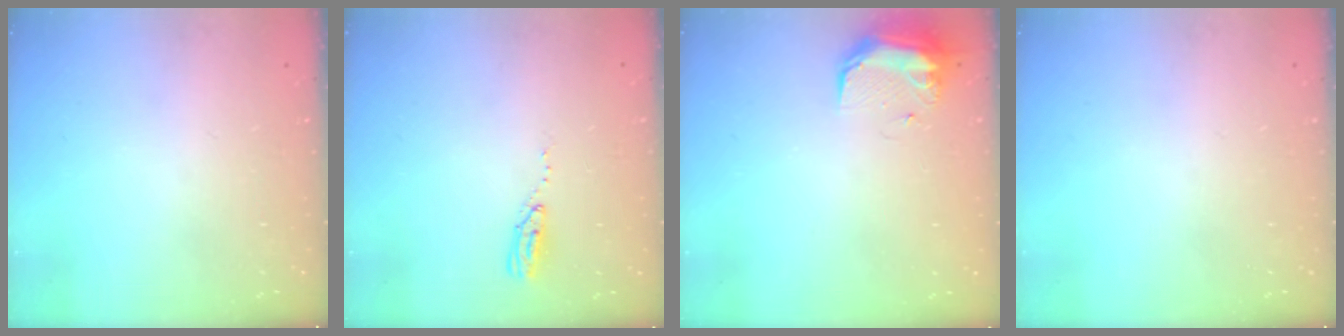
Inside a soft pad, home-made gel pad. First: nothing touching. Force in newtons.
{"total": 3.8, "press": 3.8, "slide": 0.2}
{"total": 9.1, "press": 9.0, "slide": 0.9}
{"total": 0.0}